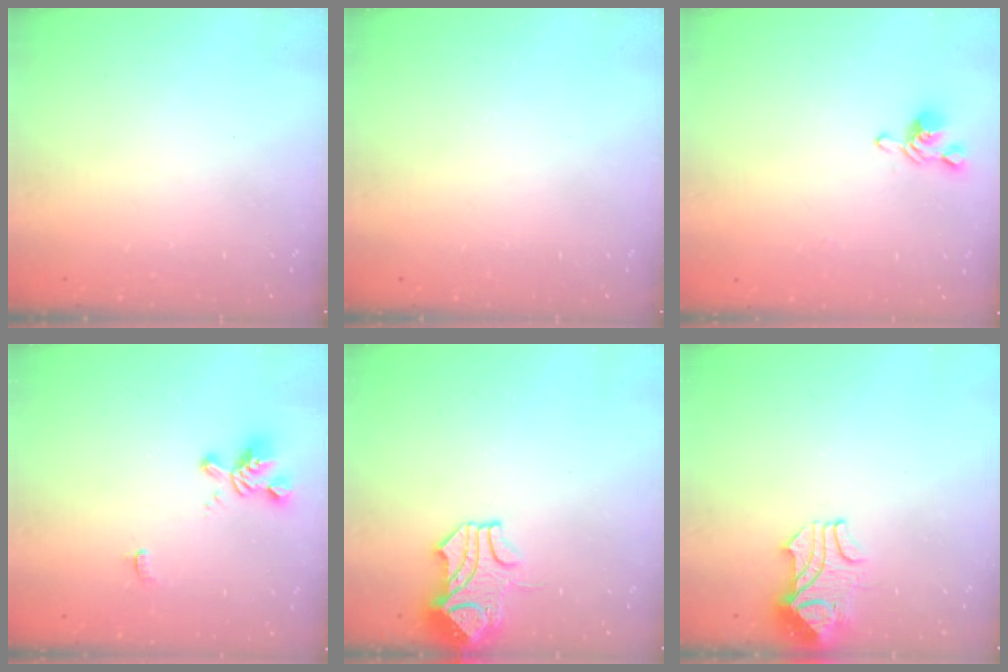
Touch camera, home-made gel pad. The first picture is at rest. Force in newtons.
{"total": 0.0}
{"total": 1.1, "press": 0.8, "slide": 0.7}
{"total": 2.0, "press": 1.6, "slide": 1.2}
{"total": 1.5, "press": 0.8, "slide": 1.3}
{"total": 2.2, "press": 2.0, "slide": 0.8}